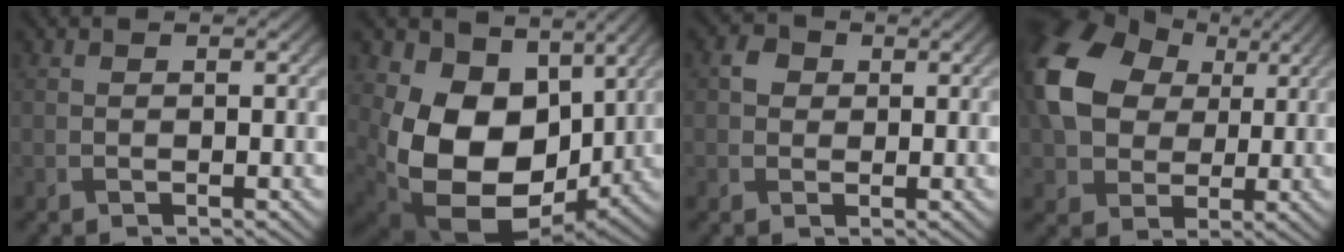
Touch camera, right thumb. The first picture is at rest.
{"total": 13.6, "force": [1.5, 10.3, 8.8], "torque": [-0.176, -0.035, 0.027]}
{"total": 2.3, "force": [0.4, 2.1, 0.9], "torque": [-0.015, 0.002, 0.001]}
{"total": 13.7, "force": [3.1, 10.5, 8.2], "torque": [-0.202, 0.007, 0.055]}